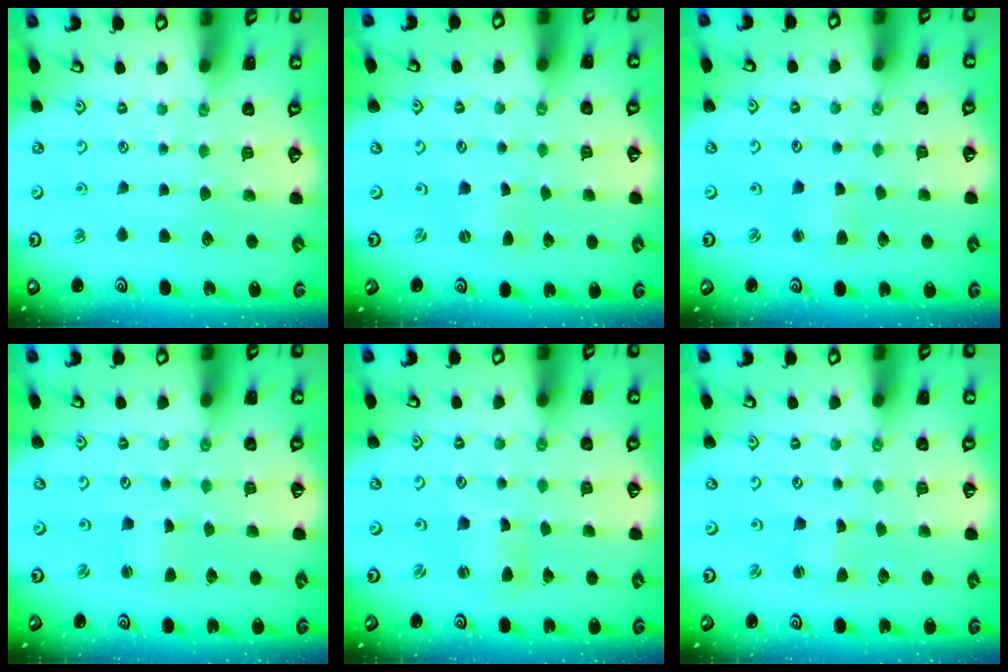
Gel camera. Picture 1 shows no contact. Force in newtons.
{"total": 0.0}
{"total": 3.4, "press": 3.4, "slide": 0.3}
{"total": 0.8, "press": 0.8, "slide": 0.0}
{"total": 1.9, "press": 1.9, "slide": 0.3}
{"total": 1.1, "press": 1.1, "slide": 0.2}